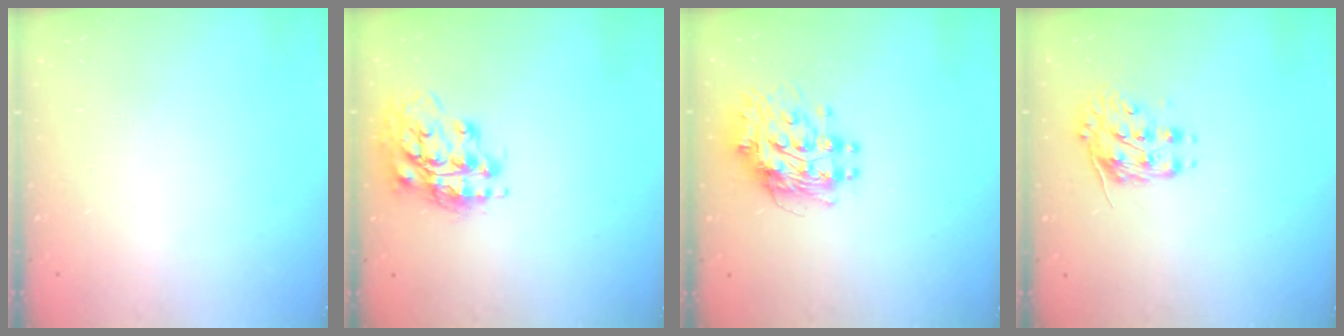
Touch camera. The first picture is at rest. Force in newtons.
{"total": 16.3, "press": 16.2, "slide": 1.1}
{"total": 11.5, "press": 11.5, "slide": 1.0}
{"total": 8.2, "press": 8.2, "slide": 0.3}